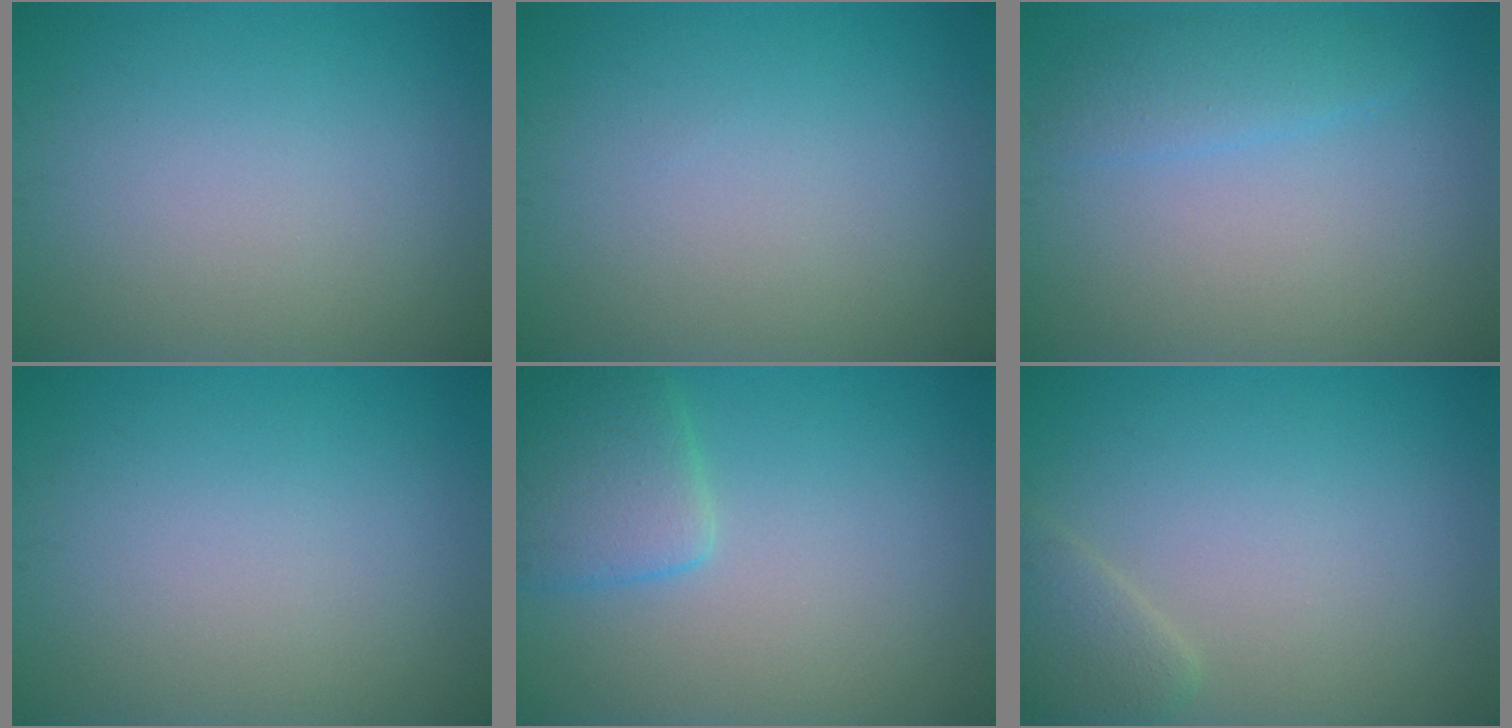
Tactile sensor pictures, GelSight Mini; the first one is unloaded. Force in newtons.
{"total": 0.0}
{"total": 2.2, "press": 2.2, "slide": 0.1}
{"total": 0.0}
{"total": 3.6, "press": 3.6, "slide": 0.2}
{"total": 2.0, "press": 2.0, "slide": 0.2}